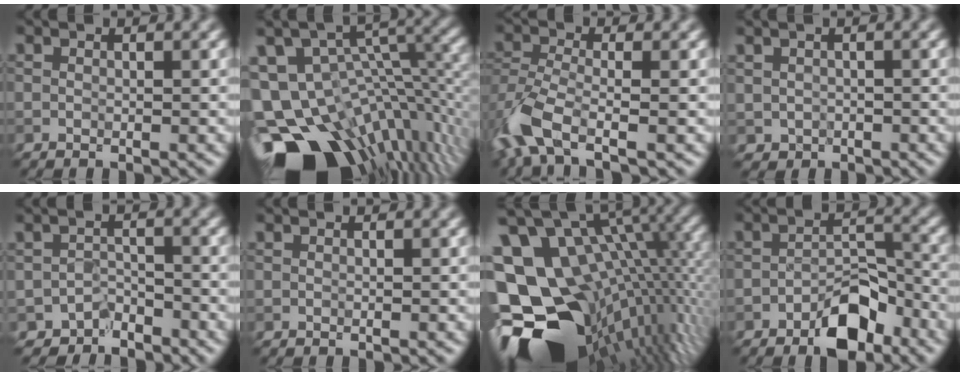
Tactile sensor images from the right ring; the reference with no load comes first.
{"total": 15.5, "force": [-5.2, 10.3, 10.3], "torque": [-0.196, -0.013, -0.050]}
{"total": 6.0, "force": [-3.5, 2.5, 4.2], "torque": [-0.099, -0.008, -0.079]}
{"total": 1.2, "force": [0.2, 1.1, 0.4], "torque": [-0.003, -0.007, 0.004]}
{"total": 2.7, "force": [-2.3, 1.3, 0.0], "torque": [0.017, 0.001, -0.040]}
{"total": 0.0}
{"total": 18.5, "force": [-1.4, 11.7, 14.2], "torque": [-0.249, -0.011, 0.008]}
{"total": 5.0, "force": [-3.1, 2.0, 3.4], "torque": [-0.046, 0.011, -0.055]}